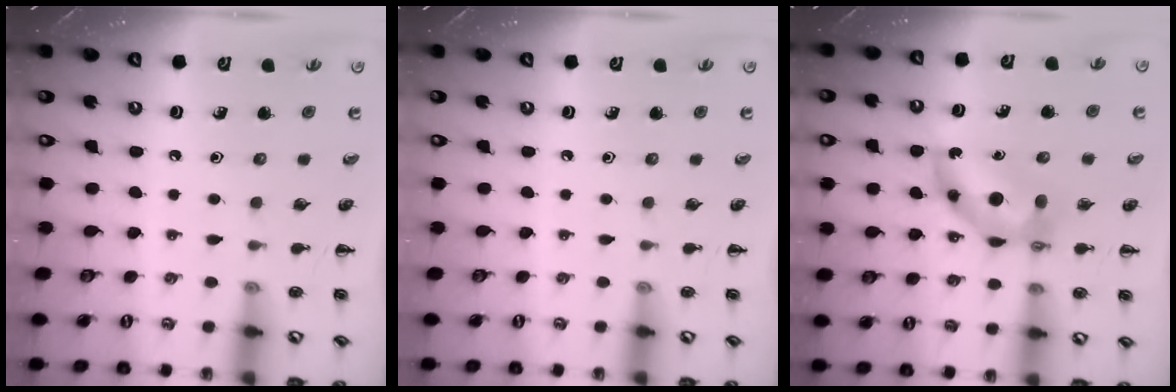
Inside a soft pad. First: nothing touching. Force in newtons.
{"total": 0.0}
{"total": 7.8, "press": 7.6, "slide": 1.7}